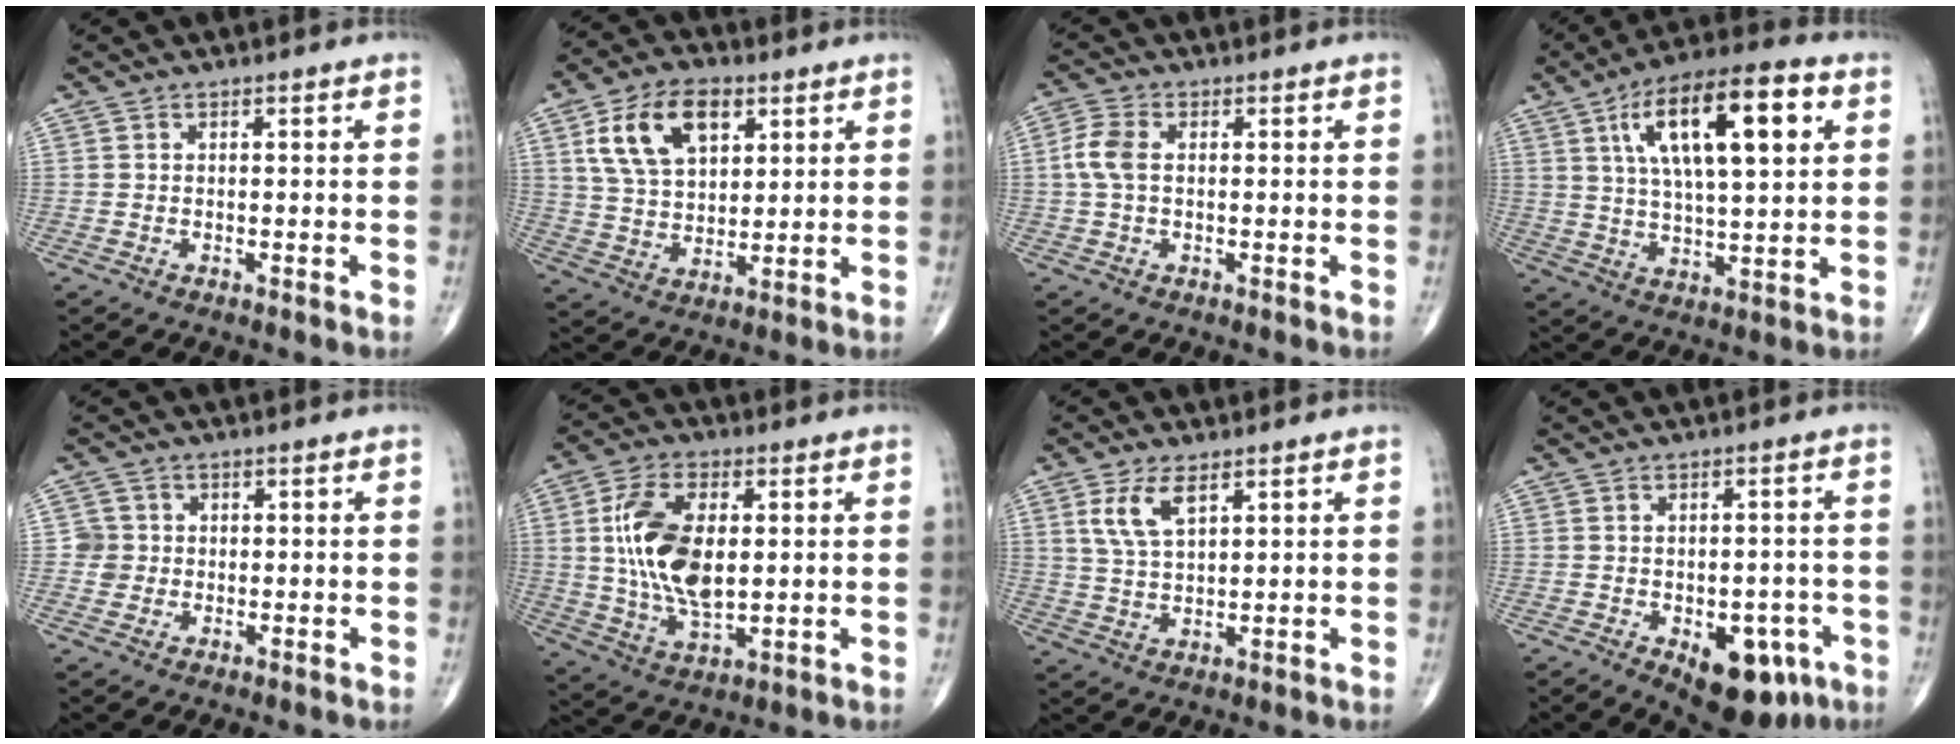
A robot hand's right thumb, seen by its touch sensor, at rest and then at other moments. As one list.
[{"total": 14.0, "force": [5.8, 8.3, 9.7], "torque": [-0.157, -0.010, 0.111]}, {"total": 4.7, "force": [0.4, 2.8, 3.7], "torque": [-0.097, 0.015, 0.003]}, {"total": 19.0, "force": [6.5, 6.6, 16.5], "torque": [-0.262, 0.002, 0.103]}, {"total": 2.9, "force": [-0.1, 2.9, 0.1], "torque": [0.024, 0.009, -0.007]}, {"total": 15.4, "force": [1.8, 8.1, 12.9], "torque": [-0.245, -0.007, 0.039]}, {"total": 6.5, "force": [3.1, 2.9, 4.9], "torque": [-0.094, -0.009, 0.068]}, {"total": 12.1, "force": [-5.4, 6.7, 8.6], "torque": [-0.078, 0.018, -0.060]}]